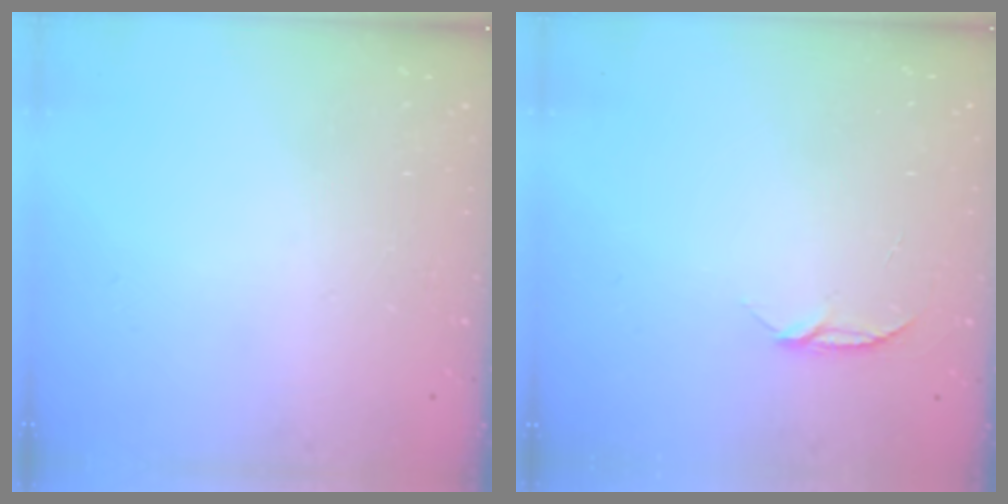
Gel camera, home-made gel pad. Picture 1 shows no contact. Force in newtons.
{"total": 4.0, "press": 4.0, "slide": 0.4}